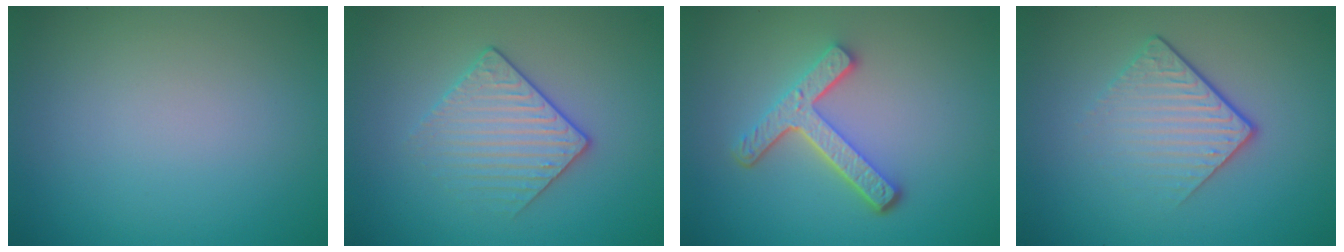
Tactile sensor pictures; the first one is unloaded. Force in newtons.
{"total": 2.9, "press": 2.6, "slide": 1.2}
{"total": 4.4, "press": 3.3, "slide": 2.9}
{"total": 4.2, "press": 2.6, "slide": 3.3}